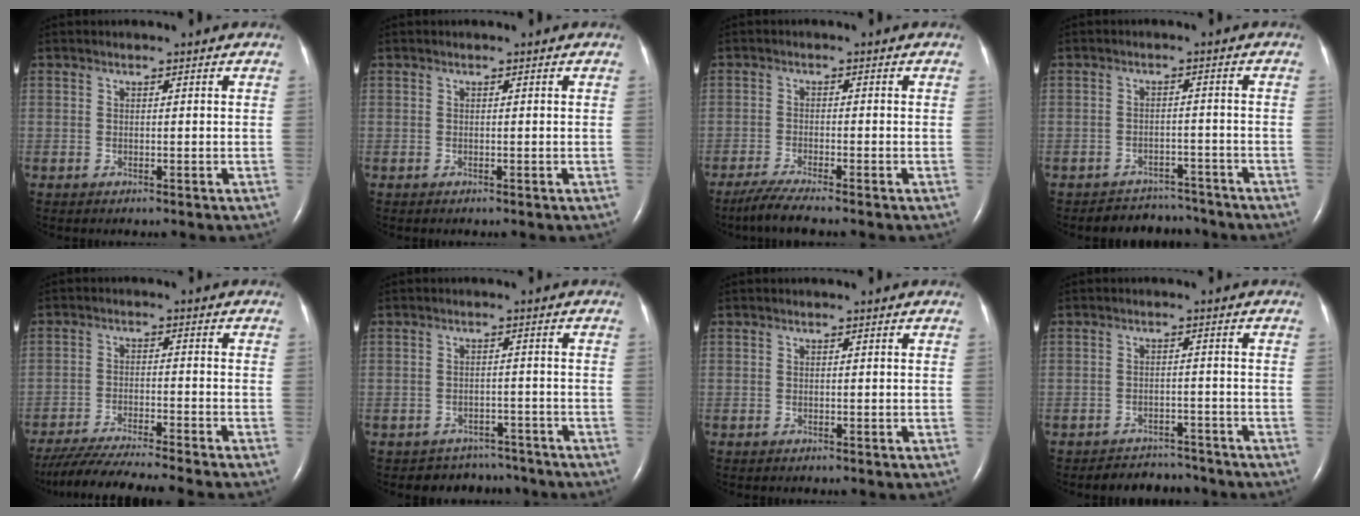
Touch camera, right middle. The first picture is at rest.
{"total": 0.0}
{"total": 4.7, "force": [-3.9, -0.4, 2.7], "torque": [-0.058, -0.016, -0.073]}
{"total": 5.9, "force": [-5.6, 1.9, -0.8], "torque": [0.013, 0.016, -0.077]}
{"total": 13.6, "force": [-12.1, -1.2, 6.1], "torque": [-0.094, -0.027, -0.198]}
{"total": 5.9, "force": [-5.2, 2.7, -0.6], "torque": [0.010, 0.021, -0.065]}
{"total": 0.0}
{"total": 5.2, "force": [-4.9, 1.6, -0.4], "torque": [0.007, 0.007, -0.070]}